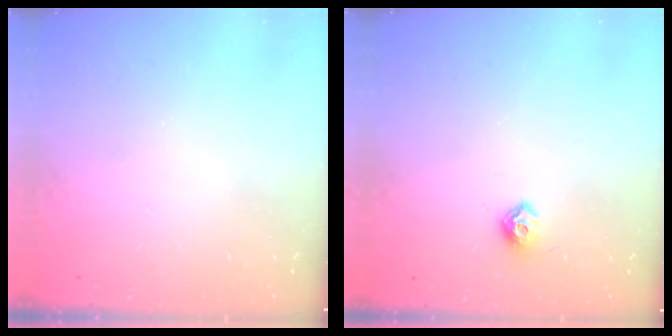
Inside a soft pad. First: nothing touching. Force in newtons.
{"total": 7.9, "press": 7.8, "slide": 0.9}